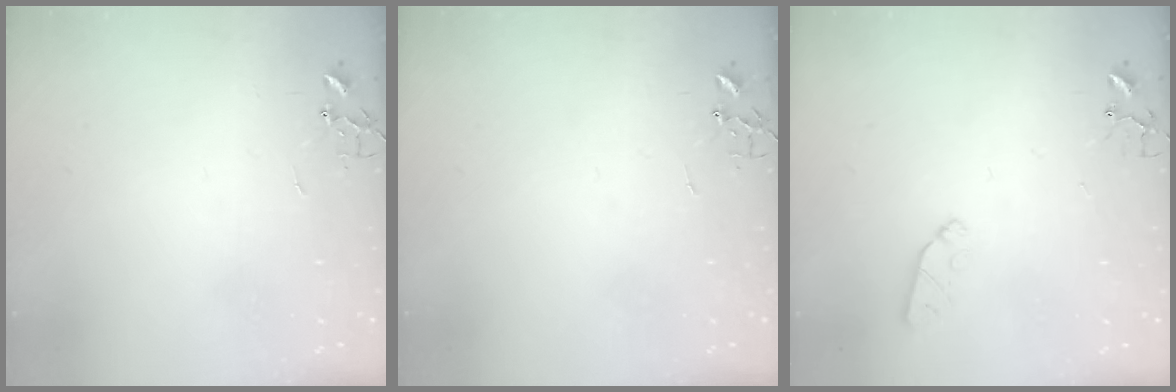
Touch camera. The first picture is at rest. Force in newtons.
{"total": 0.0}
{"total": 6.2, "press": 6.2, "slide": 0.9}